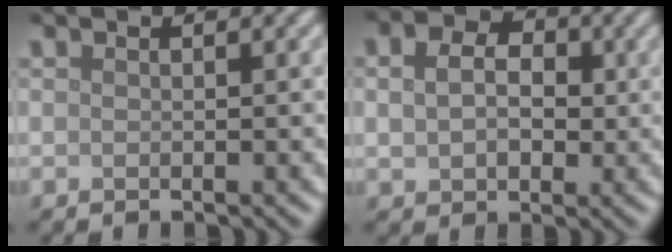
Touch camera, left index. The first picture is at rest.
{"total": 5.5, "force": [1.1, 4.1, 3.5], "torque": [-0.061, 0.014, -0.003]}